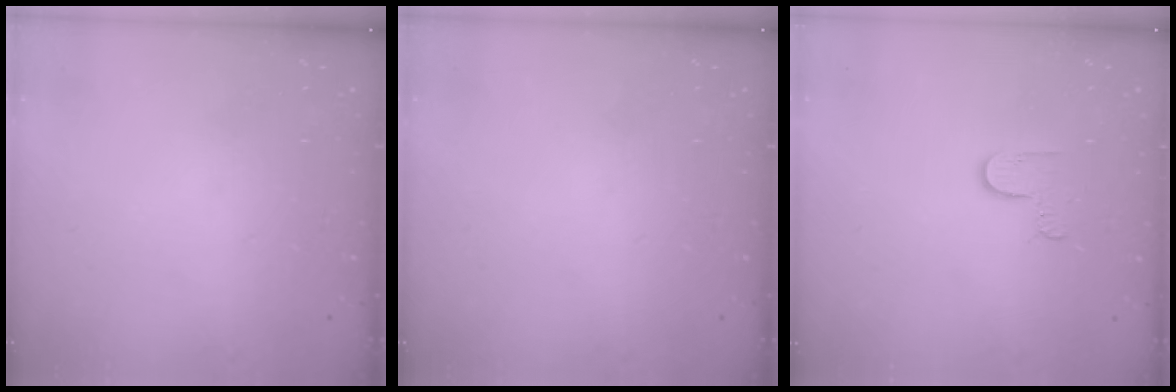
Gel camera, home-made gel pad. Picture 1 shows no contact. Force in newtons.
{"total": 0.0}
{"total": 4.7, "press": 4.7, "slide": 0.4}